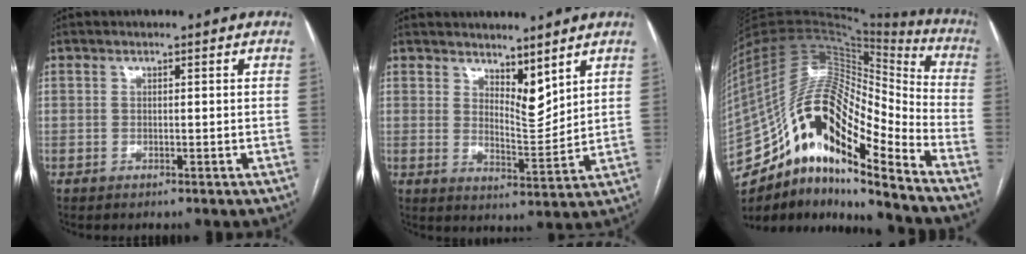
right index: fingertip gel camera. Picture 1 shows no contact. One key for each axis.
{"total": 6.0, "fx": 4.7, "fy": 1.9, "fz": 3.3, "tx": -0.055, "ty": -0.013, "tz": 0.088}
{"total": 24.7, "fx": -14.2, "fy": 6.7, "fz": 19.0, "tx": -0.356, "ty": 0.031, "tz": -0.241}